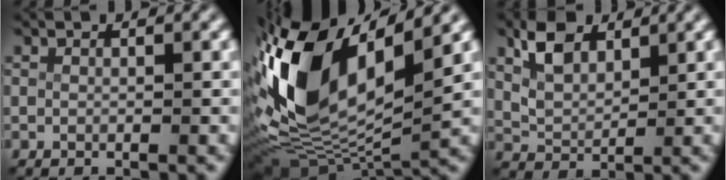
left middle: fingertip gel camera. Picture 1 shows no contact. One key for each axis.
{"total": 16.9, "fx": 1.8, "fy": 10.4, "fz": 13.3, "tx": -0.296, "ty": -0.035, "tz": 0.045}
{"total": 4.1, "fx": 2.2, "fy": 2.6, "fz": 2.4, "tx": -0.063, "ty": -0.011, "tz": 0.043}